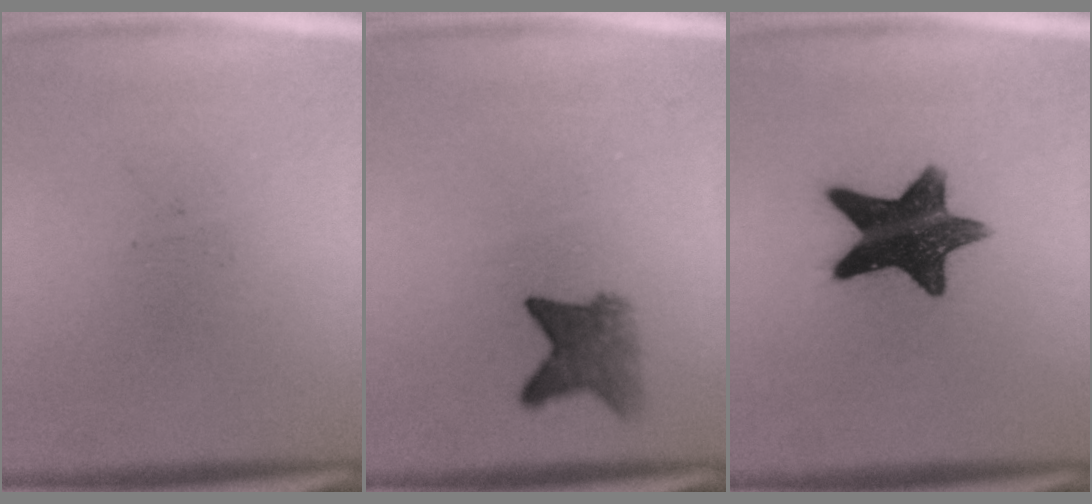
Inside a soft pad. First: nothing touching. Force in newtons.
{"total": 4.3}
{"total": 13.7}